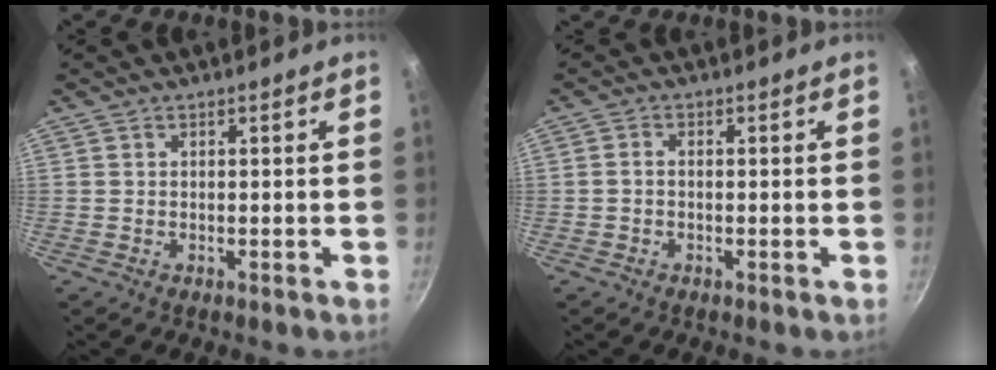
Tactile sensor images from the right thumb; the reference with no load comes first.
{"total": 1.5, "force": [-0.3, 1.0, 1.0], "torque": [-0.020, 0.010, -0.008]}